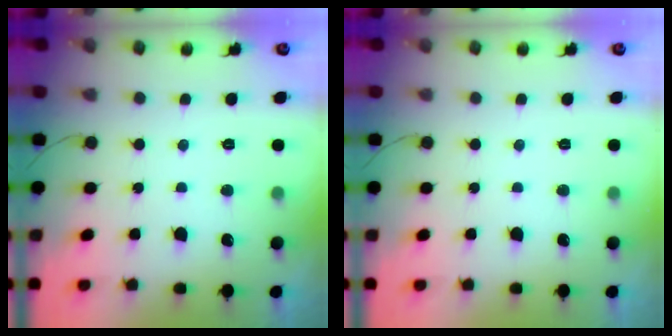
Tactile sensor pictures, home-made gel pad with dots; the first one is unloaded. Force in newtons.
{"total": 0.0}